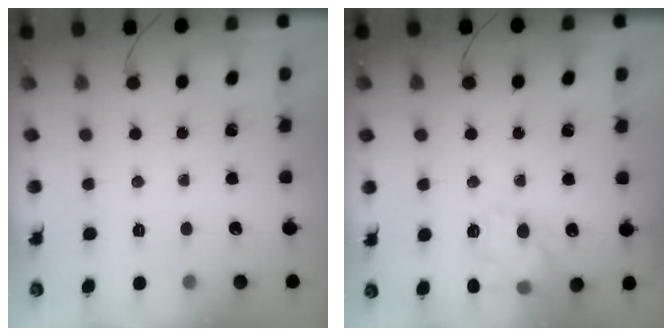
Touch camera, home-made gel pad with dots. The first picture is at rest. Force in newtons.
{"total": 13.1, "press": 13.0, "slide": 2.0}